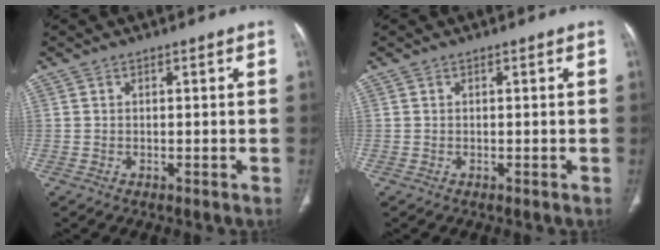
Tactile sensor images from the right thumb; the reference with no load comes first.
{"total": 0.0}